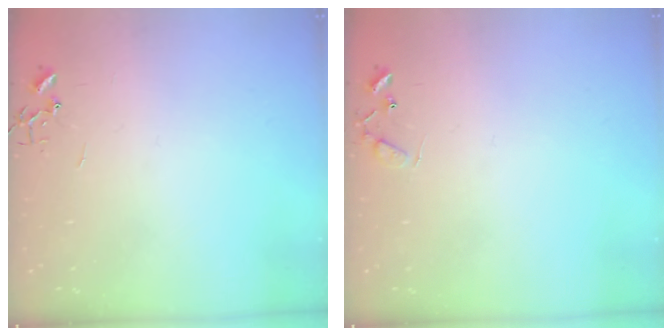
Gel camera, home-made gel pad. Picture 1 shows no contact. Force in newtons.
{"total": 5.6, "press": 5.6, "slide": 0.5}